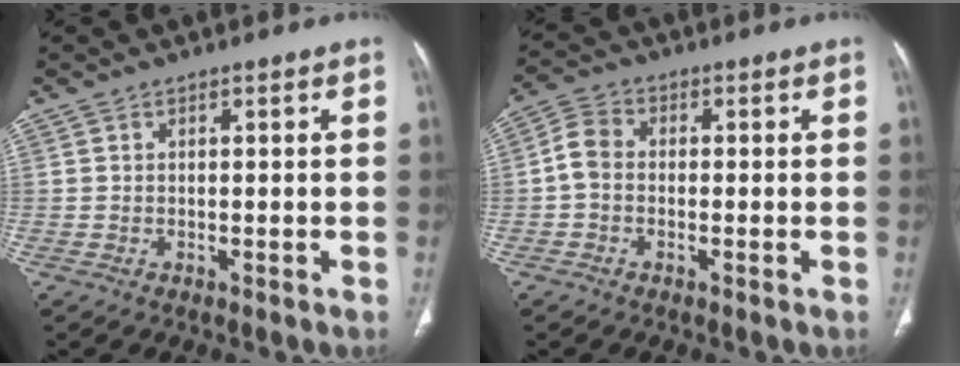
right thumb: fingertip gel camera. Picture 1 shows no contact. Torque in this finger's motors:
{"motor_torque": [0.02, -0.02, 0.39, -0.18, 0.03]}